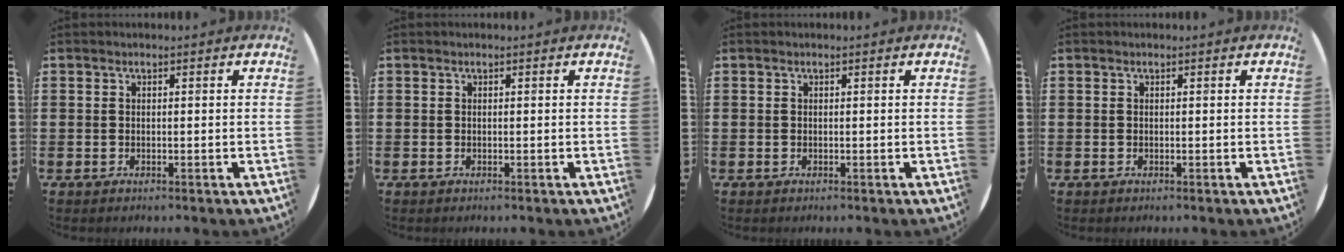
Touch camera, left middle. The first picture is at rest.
{"total": 0.0}
{"total": 0.0}
{"total": 0.0}